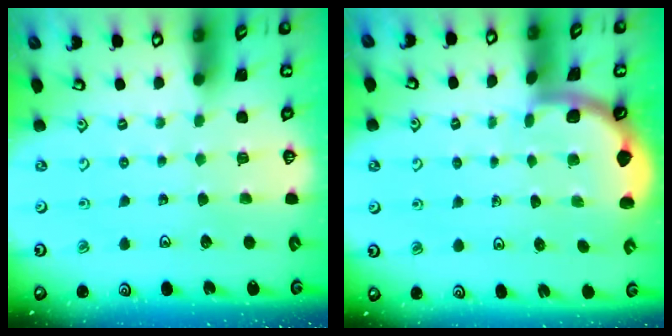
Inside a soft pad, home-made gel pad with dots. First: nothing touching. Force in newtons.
{"total": 1.8, "press": 1.7, "slide": 0.0}